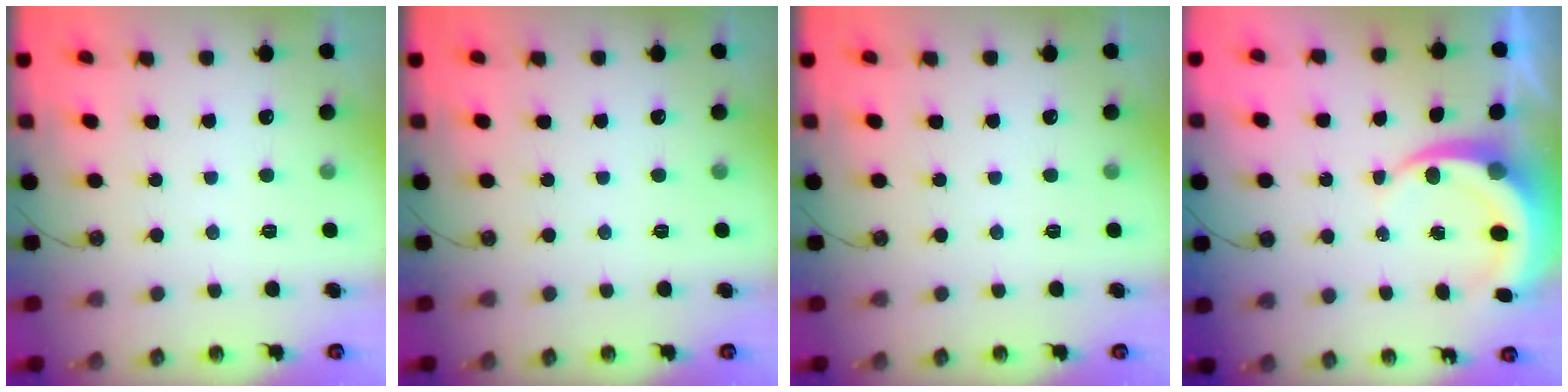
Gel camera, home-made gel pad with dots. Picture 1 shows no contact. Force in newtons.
{"total": 0.0}
{"total": 0.0}
{"total": 6.7, "press": 6.6, "slide": 0.8}